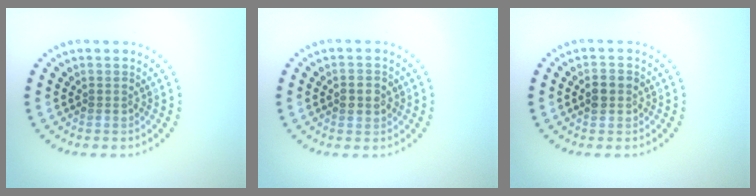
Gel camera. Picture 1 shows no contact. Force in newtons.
{"total": 1.9, "press": 1.9, "slide": 0.1}
{"total": 1.8, "press": 1.8, "slide": 0.1}